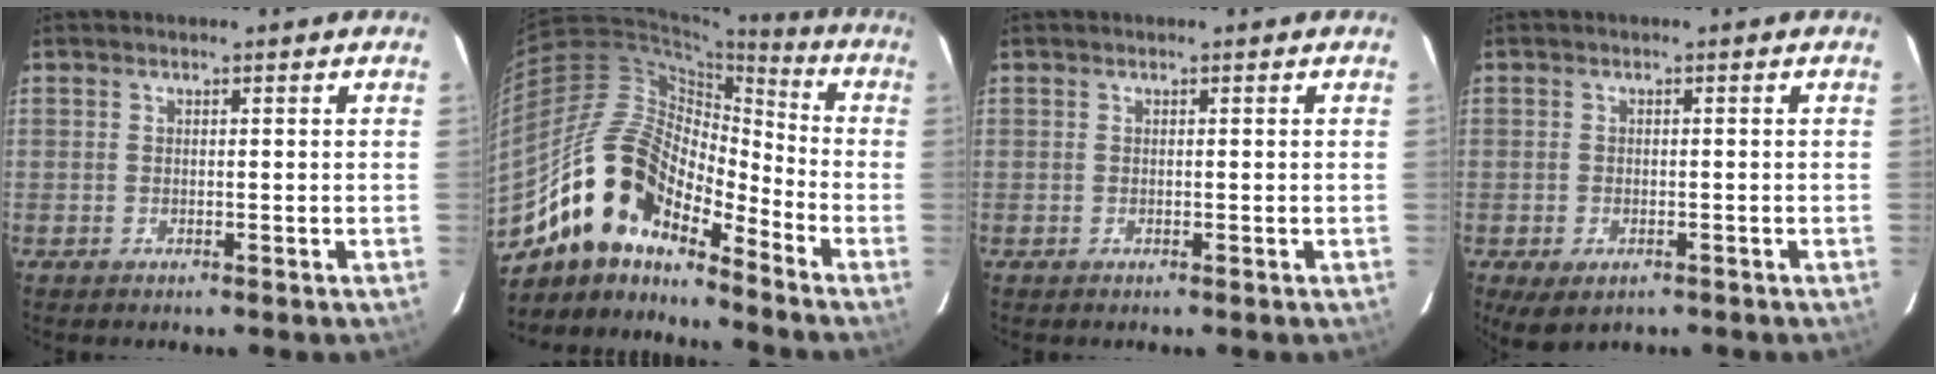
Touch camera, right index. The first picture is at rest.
{"total": 15.5, "force": [-12.1, 5.8, 7.7], "torque": [-0.138, 0.013, -0.239]}
{"total": 0.0}
{"total": 4.2, "force": [-2.2, 2.5, 2.5], "torque": [-0.049, -0.016, -0.031]}